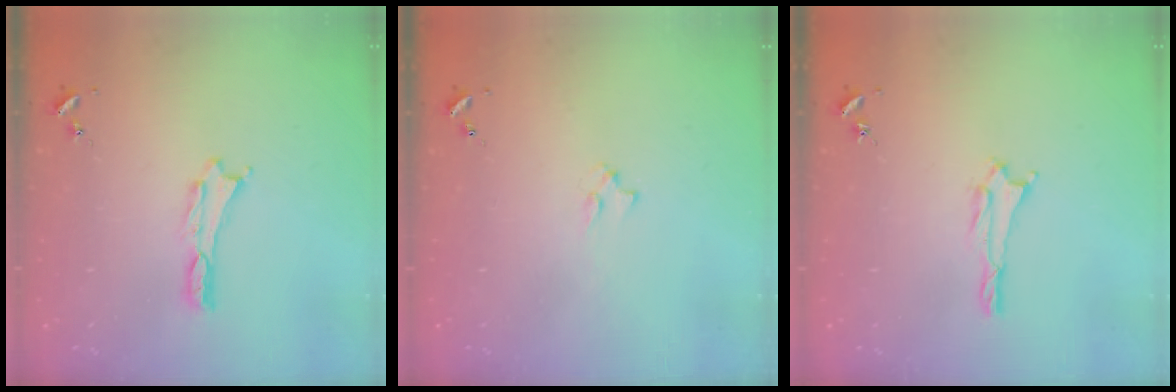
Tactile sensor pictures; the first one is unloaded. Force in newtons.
{"total": 1.3, "press": 1.3, "slide": 0.3}
{"total": 1.0, "press": 0.9, "slide": 0.2}